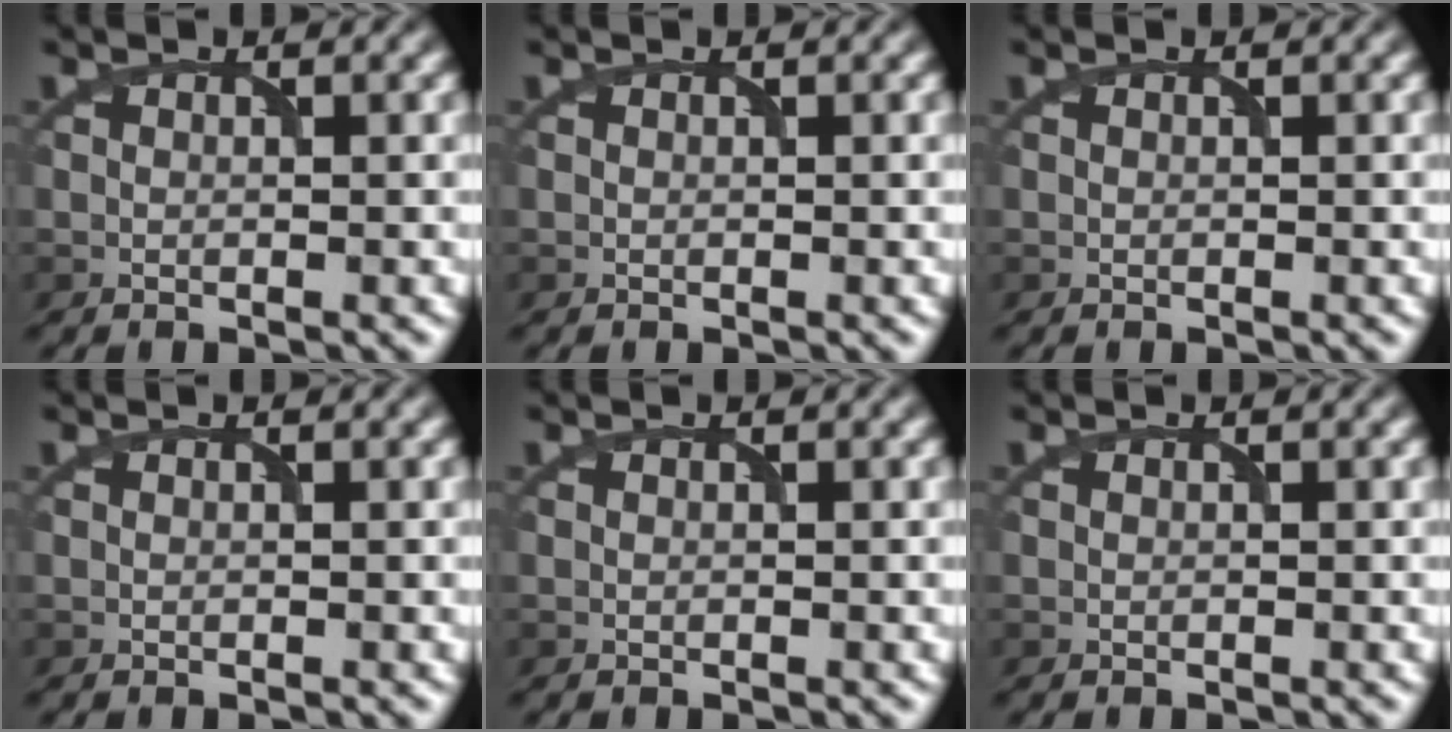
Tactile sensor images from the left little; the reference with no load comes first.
{"total": 0.0}
{"total": 0.0}
{"total": 0.0}
{"total": 0.0}
{"total": 0.0}